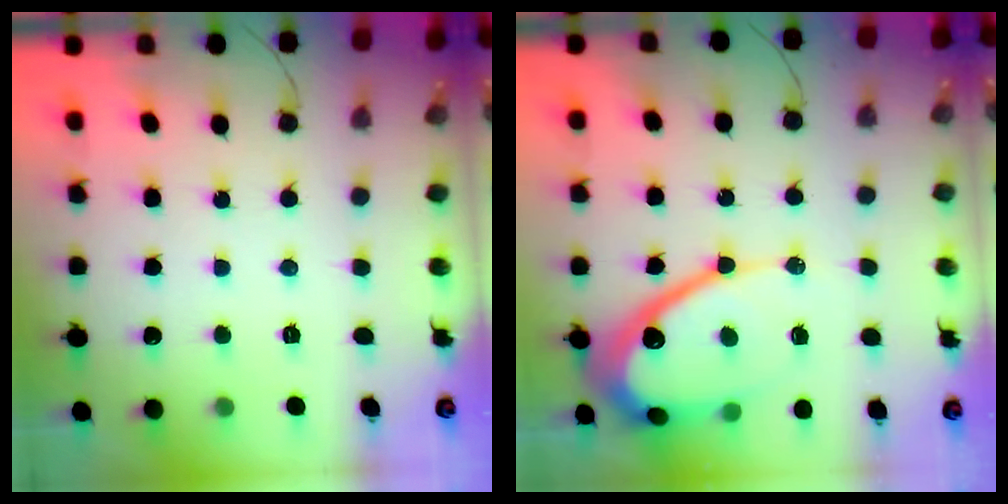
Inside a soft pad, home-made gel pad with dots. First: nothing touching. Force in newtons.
{"total": 15.8, "press": 15.7, "slide": 1.4}